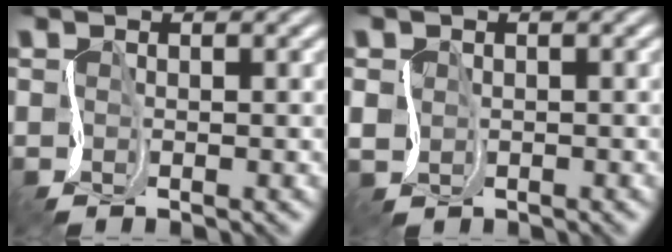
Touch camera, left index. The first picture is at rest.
{"total": 1.3, "force": [-0.1, 1.2, 0.6], "torque": [-0.022, -0.002, -0.002]}